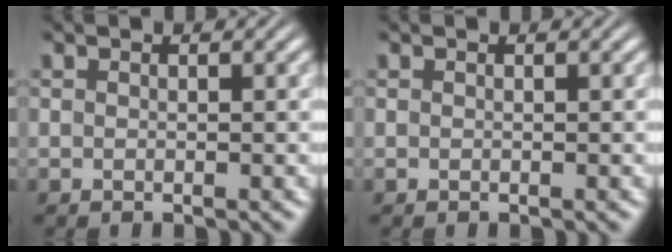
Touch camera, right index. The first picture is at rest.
{"total": 0.0}